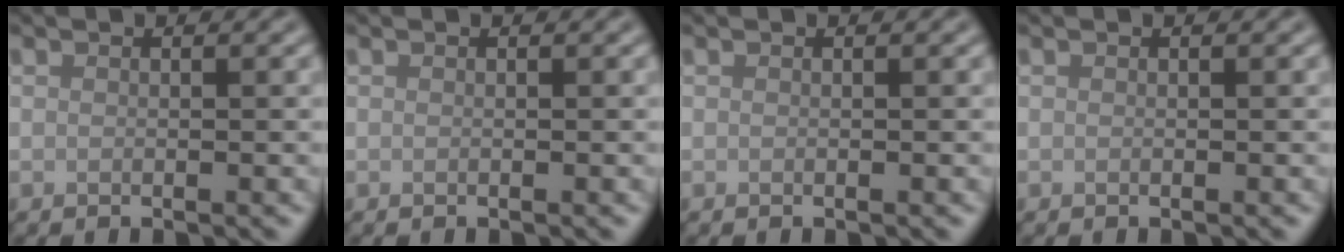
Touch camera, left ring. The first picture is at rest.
{"total": 0.0}
{"total": 0.0}
{"total": 0.0}